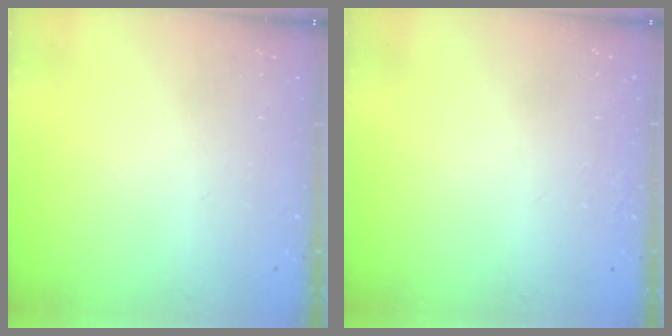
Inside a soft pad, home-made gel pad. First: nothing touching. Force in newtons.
{"total": 1.6, "press": 1.5, "slide": 0.1}